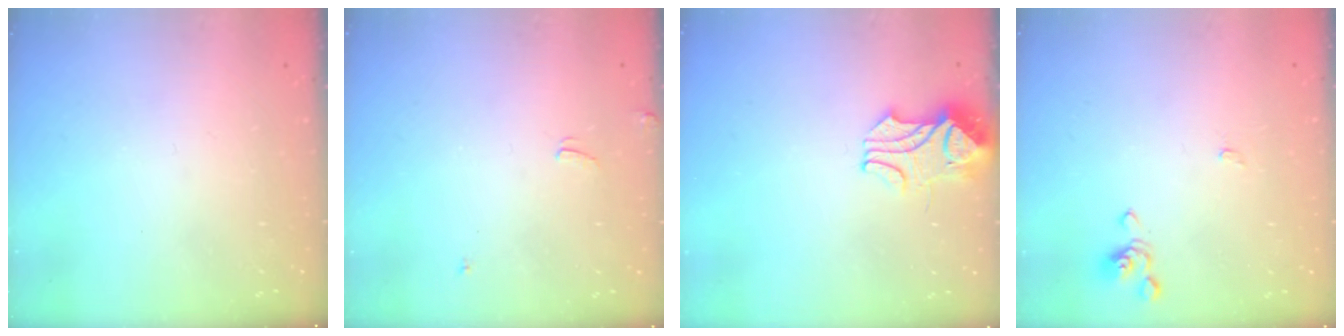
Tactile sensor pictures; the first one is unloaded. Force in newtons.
{"total": 3.5, "press": 3.5, "slide": 0.4}
{"total": 2.2, "press": 2.0, "slide": 0.9}
{"total": 0.8, "press": 0.7, "slide": 0.2}